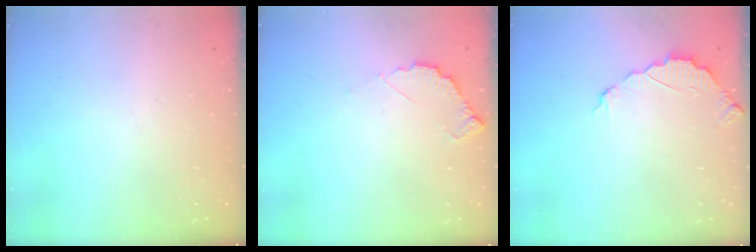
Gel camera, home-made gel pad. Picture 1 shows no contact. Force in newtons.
{"total": 3.4, "press": 3.4, "slide": 0.1}
{"total": 3.2, "press": 3.2, "slide": 0.3}